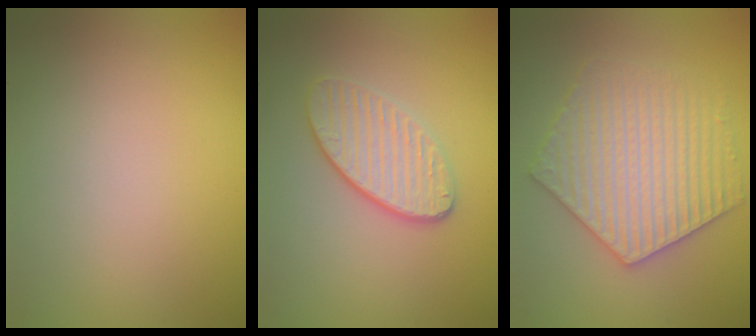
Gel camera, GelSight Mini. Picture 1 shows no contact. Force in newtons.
{"total": 3.5, "press": 3.0, "slide": 1.9}
{"total": 6.1, "press": 6.1, "slide": 0.9}